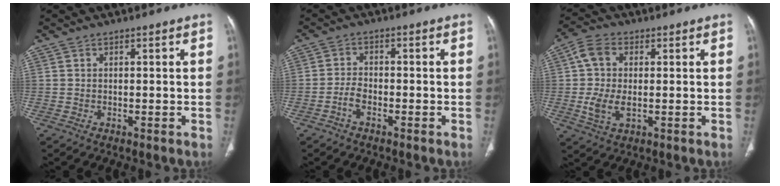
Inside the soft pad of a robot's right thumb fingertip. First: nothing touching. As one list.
[{"total": 2.9, "force": [-1.7, 1.4, 1.9], "torque": [-0.037, 0.017, -0.035]}, {"total": 8.8, "force": [0.2, 5.2, 7.1], "torque": [-0.145, 0.008, 0.003]}]